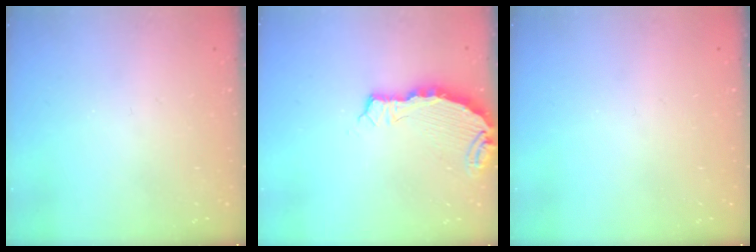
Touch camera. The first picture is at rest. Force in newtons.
{"total": 5.1, "press": 5.1, "slide": 0.5}
{"total": 0.0}